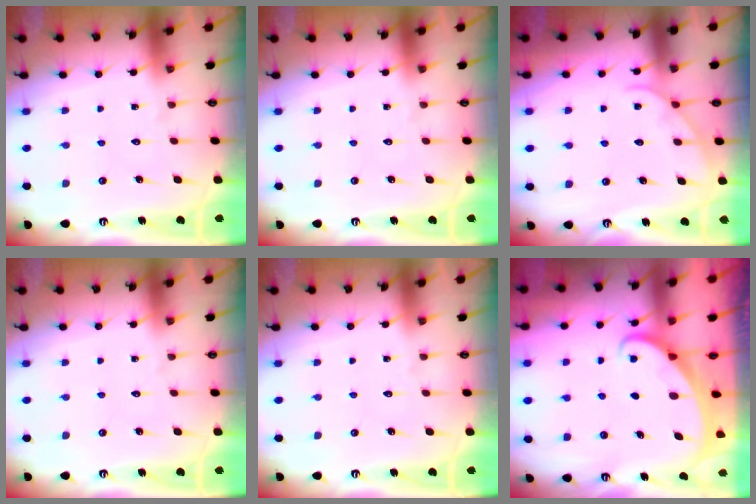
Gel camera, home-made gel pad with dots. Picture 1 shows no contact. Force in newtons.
{"total": 0.0}
{"total": 3.1, "press": 3.1, "slide": 0.3}
{"total": 0.0}
{"total": 0.0}
{"total": 1.7, "press": 1.7, "slide": 0.2}